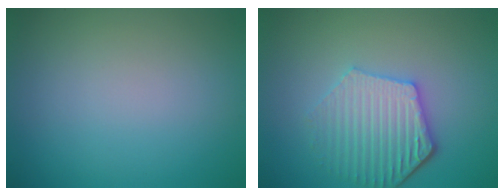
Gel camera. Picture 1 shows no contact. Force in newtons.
{"total": 5.1, "press": 4.2, "slide": 2.9}